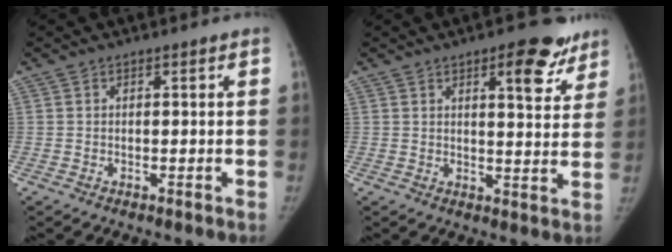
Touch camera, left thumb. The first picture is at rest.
{"total": 9.8, "force": [5.8, 3.6, 7.0], "torque": [-0.060, -0.029, 0.073]}